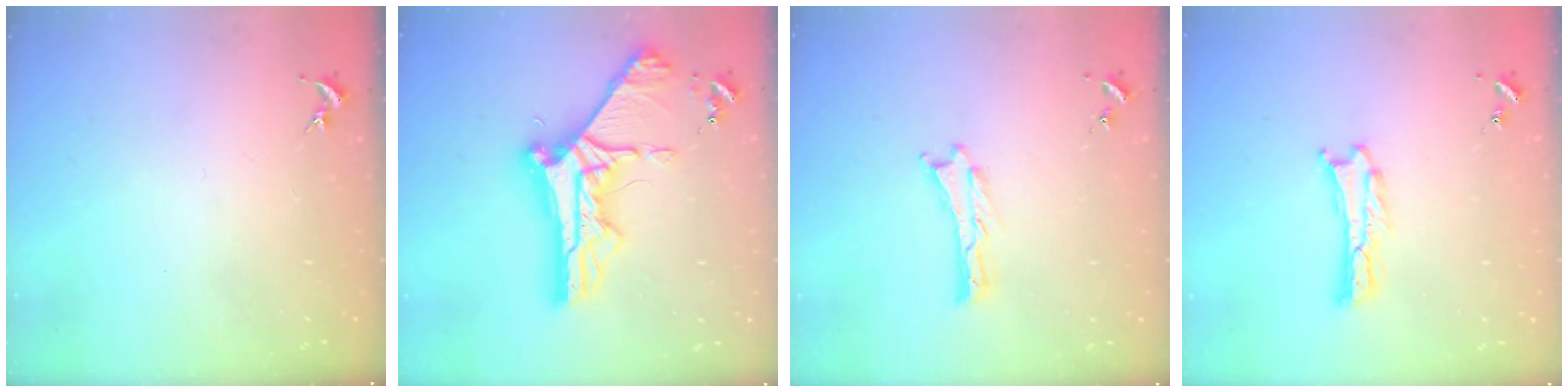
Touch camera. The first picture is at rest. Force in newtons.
{"total": 11.1, "press": 11.1, "slide": 1.3}
{"total": 0.0}
{"total": 0.6, "press": 0.5, "slide": 0.2}